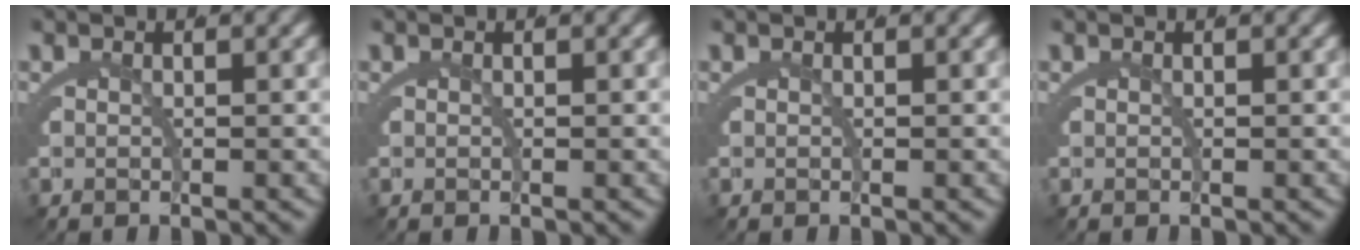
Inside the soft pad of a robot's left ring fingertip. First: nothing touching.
{"total": 0.0}
{"total": 0.0}
{"total": 0.0}